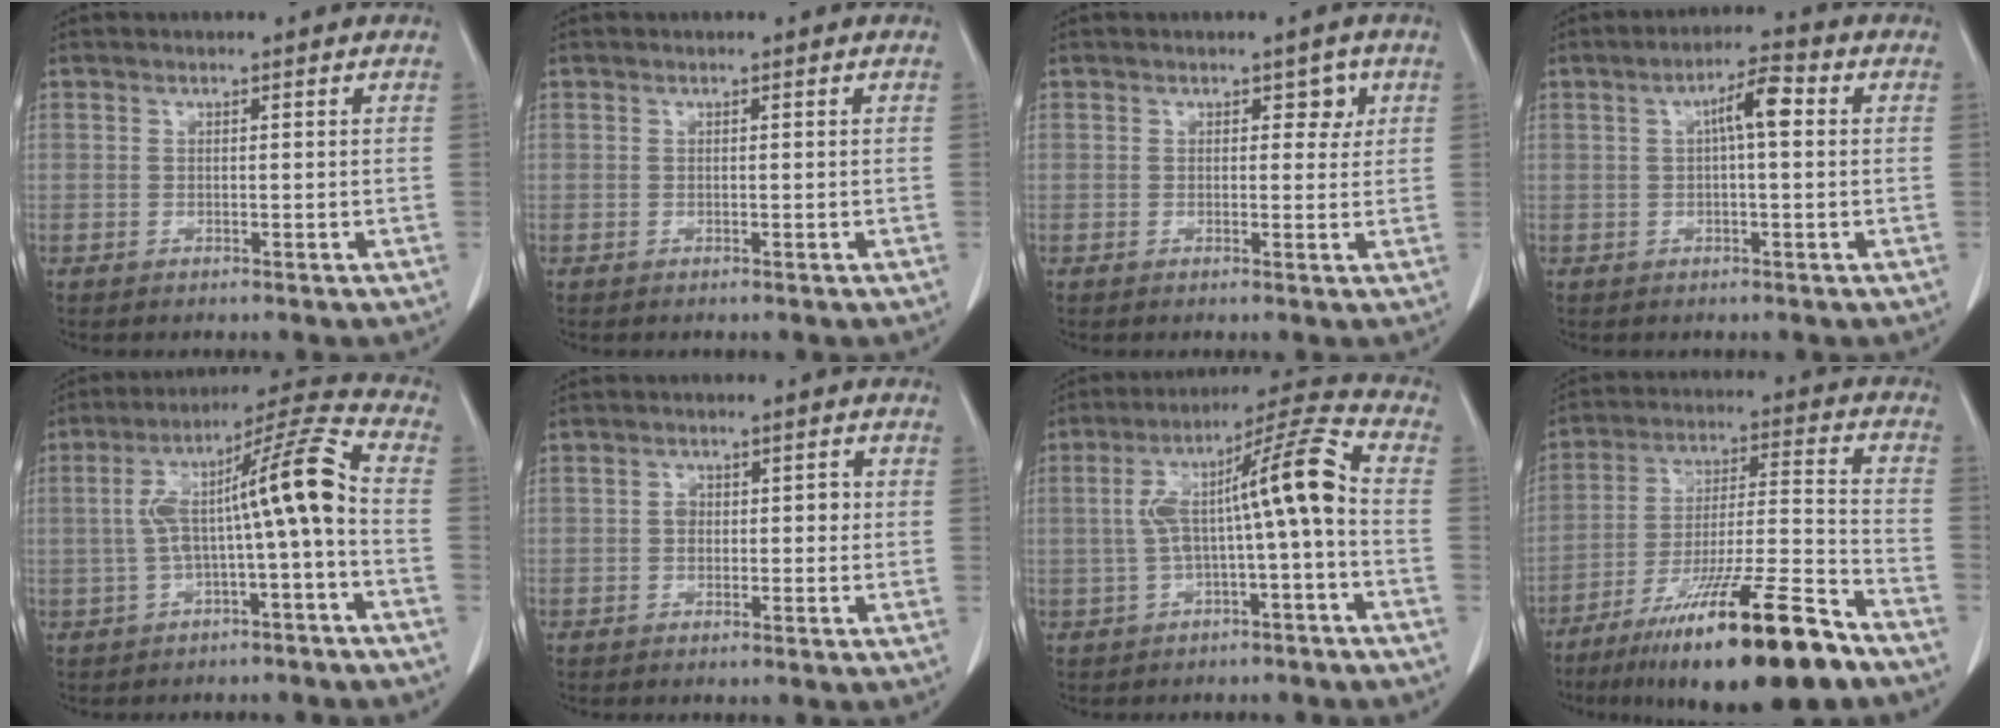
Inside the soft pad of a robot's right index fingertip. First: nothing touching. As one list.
[{"total": 0.0}, {"total": 2.4, "force": [1.1, 1.6, 1.5], "torque": [-0.007, 0.005, 0.011]}, {"total": 5.3, "force": [1.0, 1.0, 5.0], "torque": [-0.085, 0.018, 0.012]}, {"total": 12.0, "force": [-1.3, 0.4, 12.0], "torque": [-0.201, 0.043, -0.023]}, {"total": 2.9, "force": [-0.1, 1.9, 2.2], "torque": [-0.028, 0.013, -0.003]}, {"total": 11.5, "force": [-0.8, 0.5, 11.4], "torque": [-0.194, 0.042, -0.016]}, {"total": 21.7, "force": [-15.0, 1.7, 15.6], "torque": [-0.233, -0.023, -0.256]}]